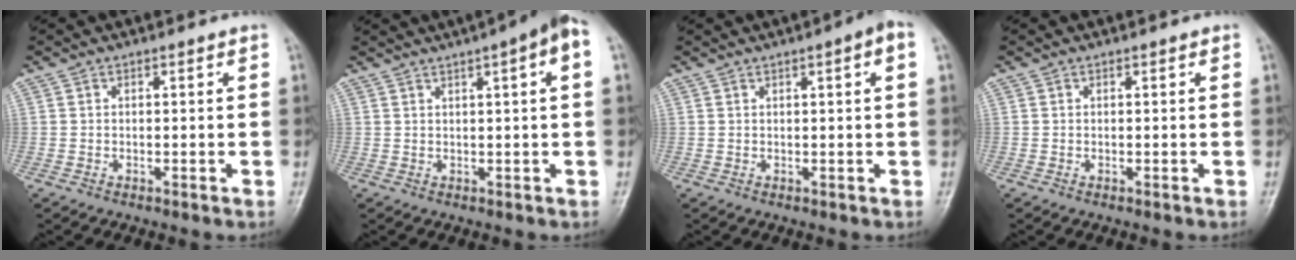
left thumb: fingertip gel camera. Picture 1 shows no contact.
{"total": 7.5, "force": [3.3, 0.8, 6.6], "torque": [-0.094, 0.024, 0.044]}
{"total": 3.2, "force": [1.3, 0.3, 3.0], "torque": [-0.043, 0.008, 0.017]}
{"total": 0.0}